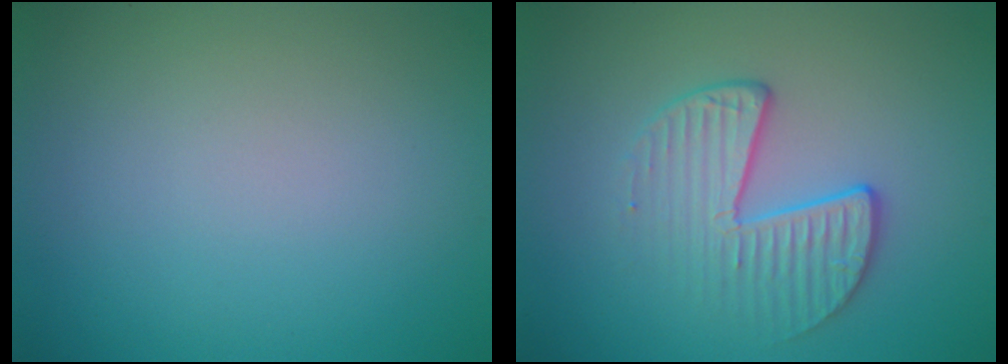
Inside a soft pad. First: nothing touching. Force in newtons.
{"total": 3.5, "press": 2.9, "slide": 2.0}